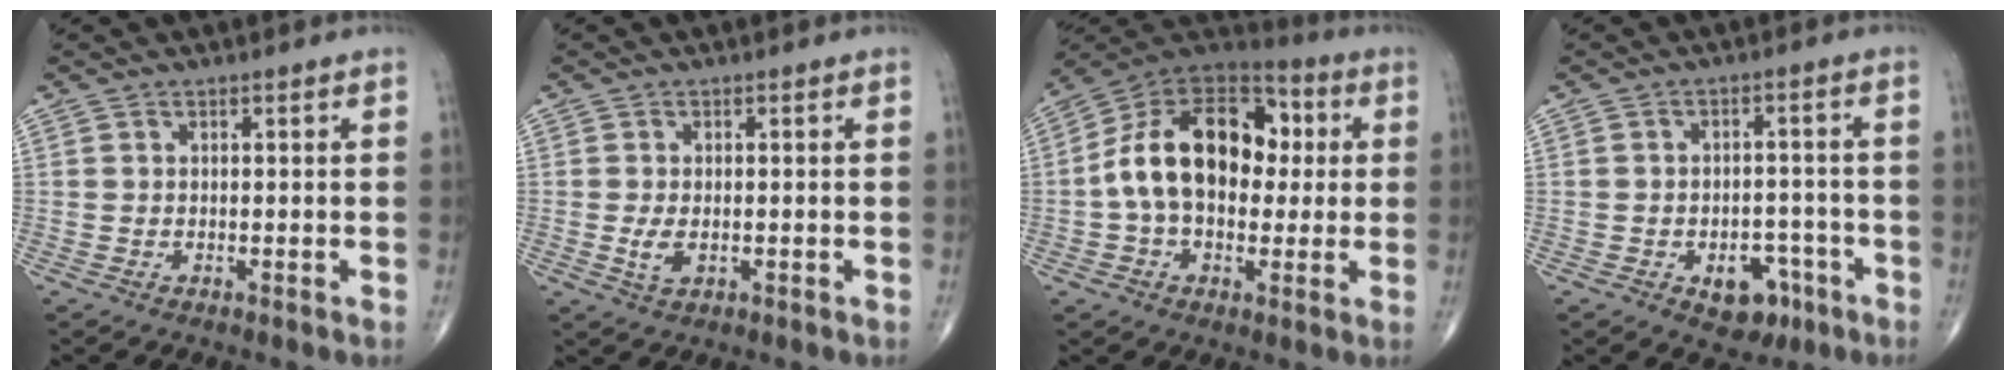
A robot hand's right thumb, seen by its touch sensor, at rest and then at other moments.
{"total": 2.9, "force": [-0.4, 1.6, 2.4], "torque": [-0.051, -0.006, -0.007]}
{"total": 20.0, "force": [1.4, 13.0, 15.1], "torque": [-0.226, 0.039, 0.014]}
{"total": 7.8, "force": [-3.7, 5.1, 4.6], "torque": [-0.028, 0.030, -0.044]}